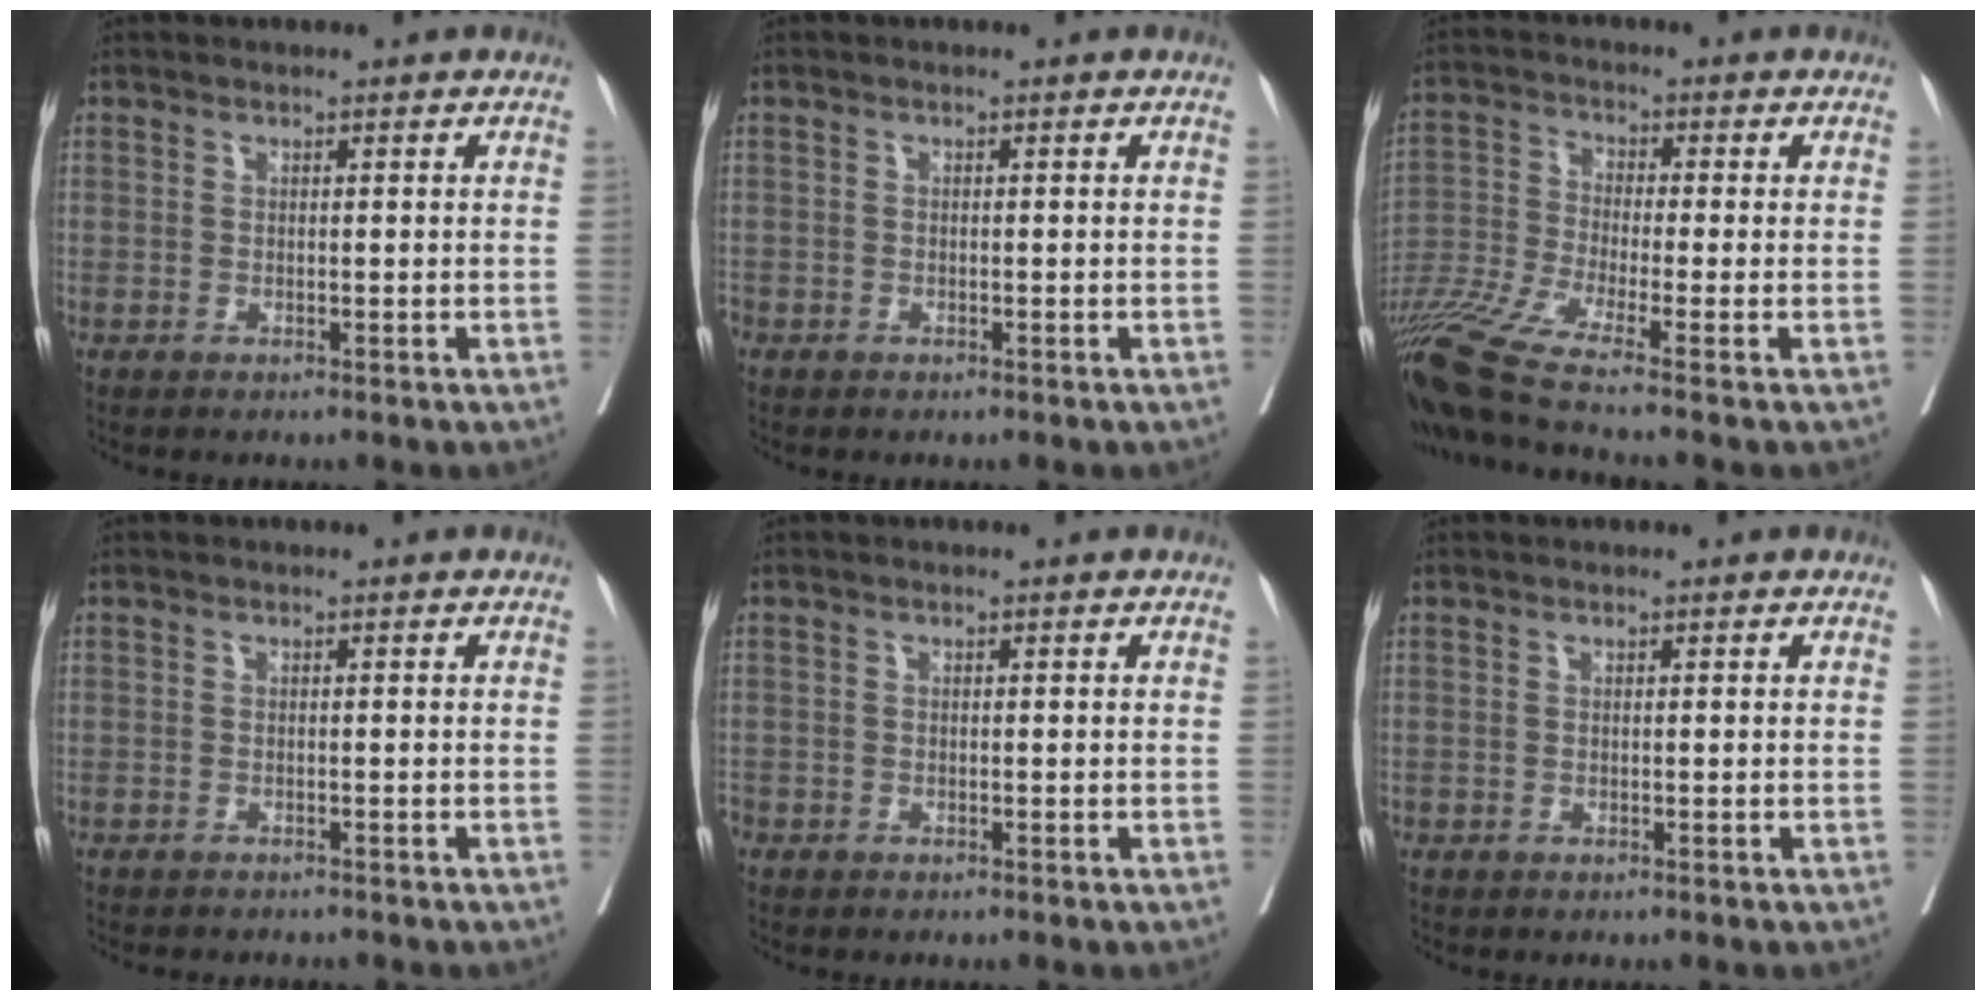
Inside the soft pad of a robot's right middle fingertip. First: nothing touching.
{"total": 1.0, "force": [-0.6, 0.8, 0.3], "torque": [-0.013, 0.000, -0.013]}
{"total": 12.6, "force": [-10.0, -2.3, 7.3], "torque": [-0.149, -0.029, -0.183]}
{"total": 4.4, "force": [-4.0, 1.2, 1.5], "torque": [-0.020, -0.004, -0.052]}
{"total": 1.4, "force": [-0.9, 1.1, 0.4], "torque": [-0.016, -0.001, -0.019]}
{"total": 0.0}